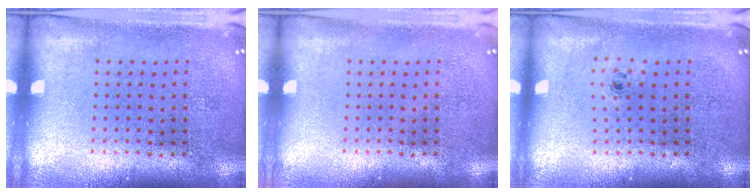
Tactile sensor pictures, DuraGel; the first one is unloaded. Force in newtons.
{"total": 0.0}
{"total": 0.5, "press": 0.3, "slide": 0.4}